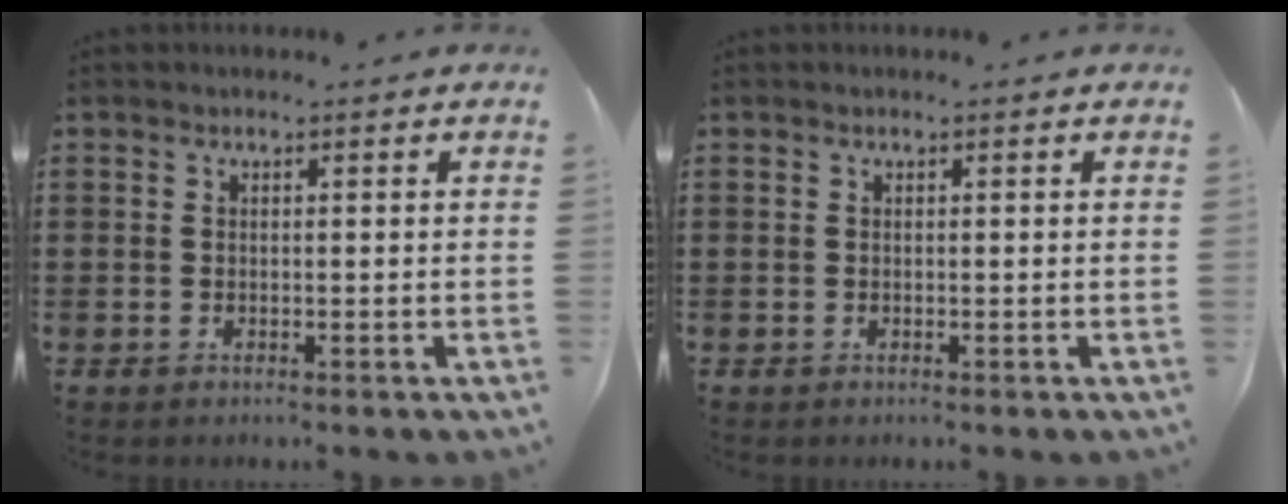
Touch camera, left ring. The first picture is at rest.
{"total": 0.0}